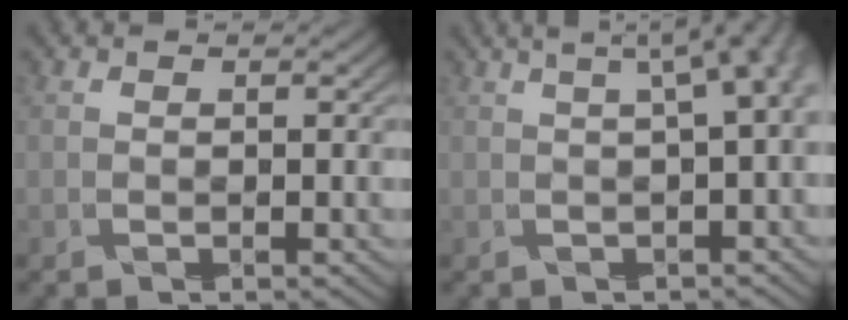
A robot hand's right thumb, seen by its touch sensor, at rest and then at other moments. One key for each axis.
{"total": 8.6, "fx": 1.3, "fy": 2.8, "fz": 8.0, "tx": -0.111, "ty": 0.012, "tz": 0.020}